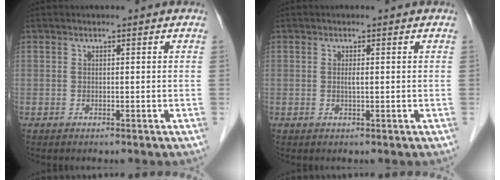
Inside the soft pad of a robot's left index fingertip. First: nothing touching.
{"total": 0.8, "force": [0.1, 0.0, 0.7], "torque": [-0.017, -0.001, 0.001]}